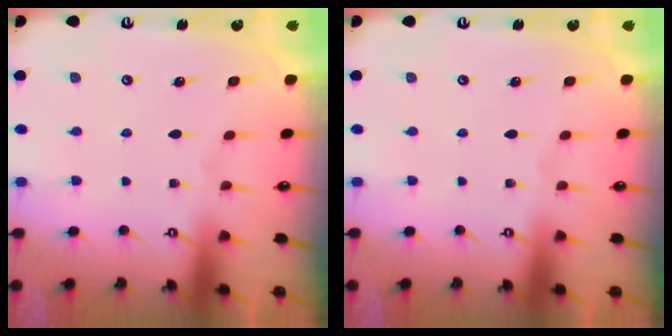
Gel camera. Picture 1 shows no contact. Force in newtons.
{"total": 0.0}